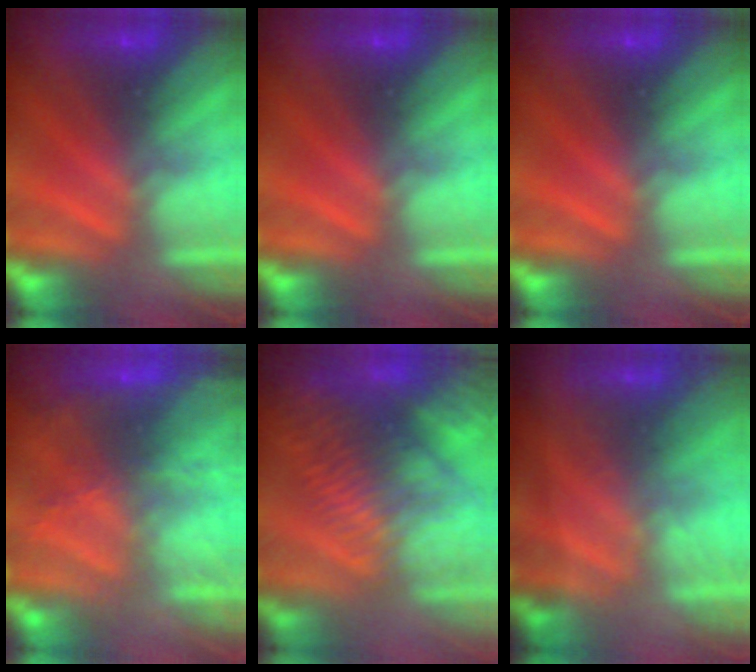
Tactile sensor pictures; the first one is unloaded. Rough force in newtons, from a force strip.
{"total": 0.0}
{"total": 0.0}
{"total": 10.8}
{"total": 9.6}
{"total": 1.3}